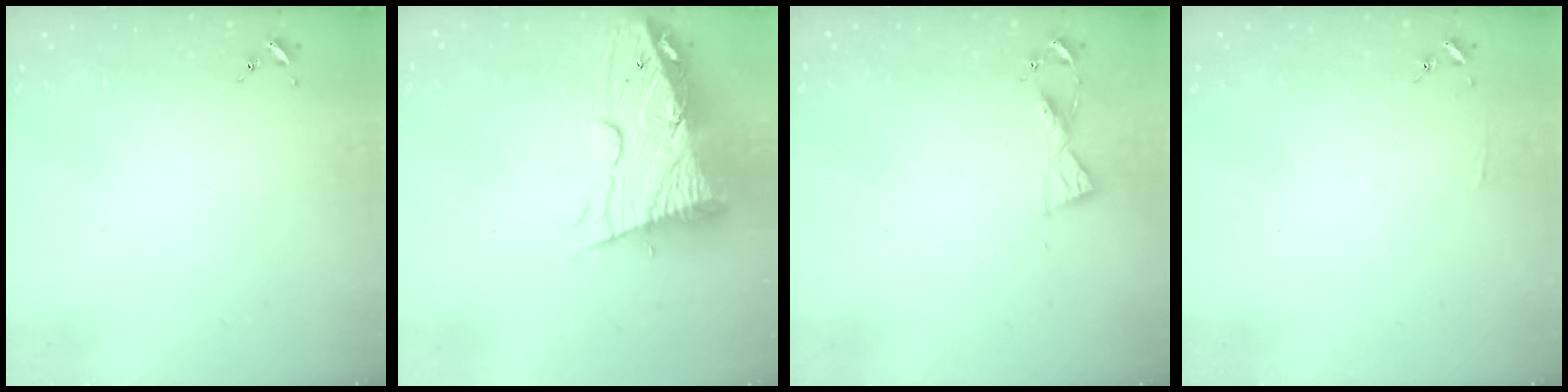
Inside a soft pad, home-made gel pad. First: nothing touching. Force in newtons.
{"total": 15.5, "press": 15.4, "slide": 1.4}
{"total": 5.6, "press": 5.5, "slide": 0.5}
{"total": 2.9, "press": 2.9, "slide": 0.3}